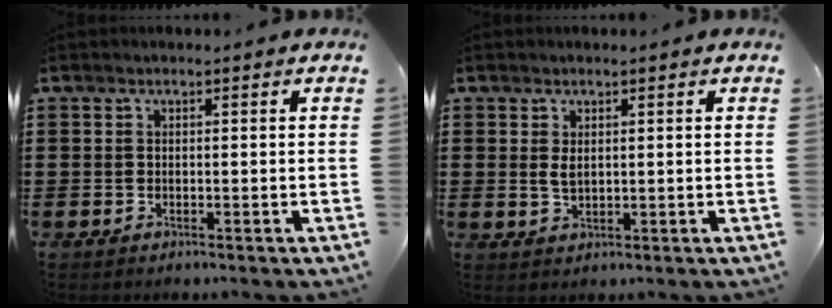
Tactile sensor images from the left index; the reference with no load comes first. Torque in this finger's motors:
{"motor_torque": [0.56, 0.48, 0.33, 0.06]}